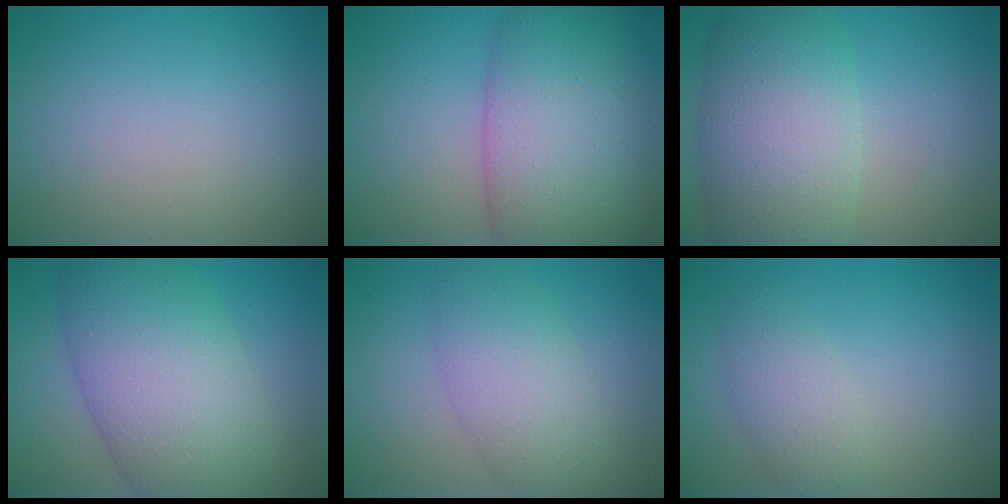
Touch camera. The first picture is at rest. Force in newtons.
{"total": 10.5, "press": 10.5, "slide": 0.4}
{"total": 8.6, "press": 8.6, "slide": 0.6}
{"total": 10.7, "press": 10.7, "slide": 0.5}
{"total": 5.0, "press": 5.0, "slide": 0.2}
{"total": 2.5, "press": 2.5, "slide": 0.0}